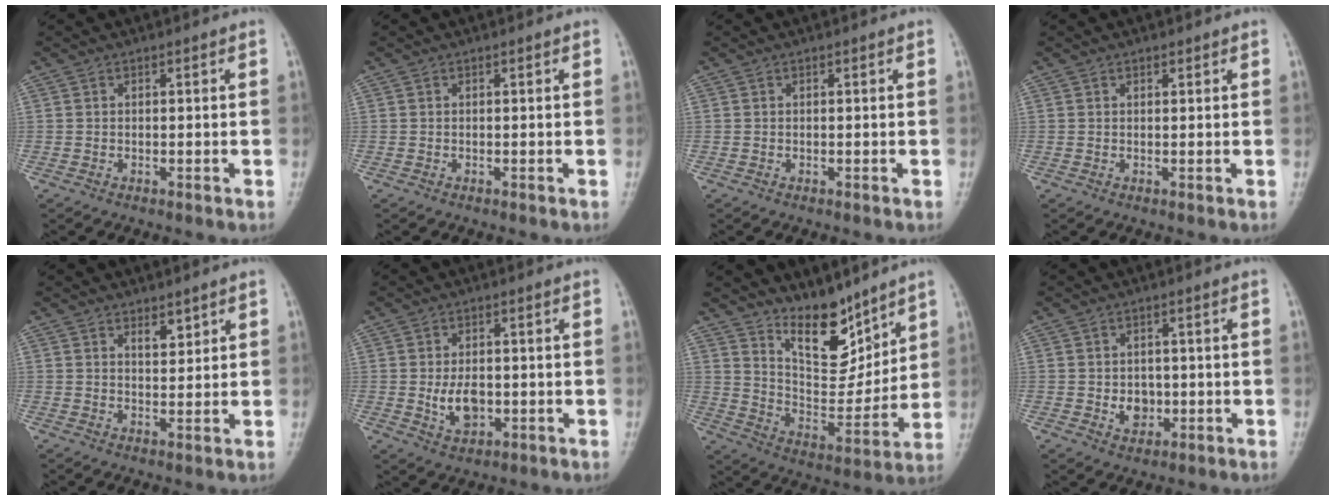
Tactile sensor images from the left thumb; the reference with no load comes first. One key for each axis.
{"total": 0.0}
{"total": 0.0}
{"total": 0.7, "fx": 0.5, "fy": 0.4, "fz": 0.3, "tx": -0.001, "ty": -0.003, "tz": 0.006}
{"total": 2.8, "fx": 1.9, "fy": 1.3, "fz": 1.7, "tx": -0.016, "ty": -0.015, "tz": 0.034}
{"total": 5.6, "fx": -0.7, "fy": 3.5, "fz": 4.3, "tx": -0.062, "ty": -0.005, "tz": -0.005}
{"total": 12.6, "fx": 9.4, "fy": 5.3, "fz": 6.6, "tx": -0.073, "ty": -0.080, "tz": 0.178}
{"total": 4.1, "fx": -0.6, "fy": 3.4, "fz": 2.3, "tx": -0.010, "ty": 0.003, "tz": -0.001}